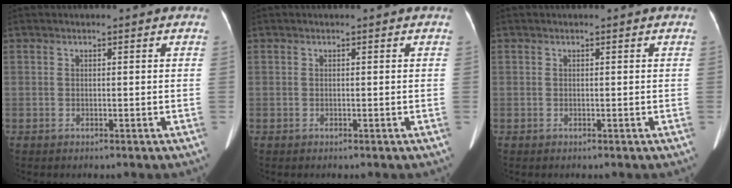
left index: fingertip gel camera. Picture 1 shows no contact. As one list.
[{"total": 0.0}, {"total": 0.0}]